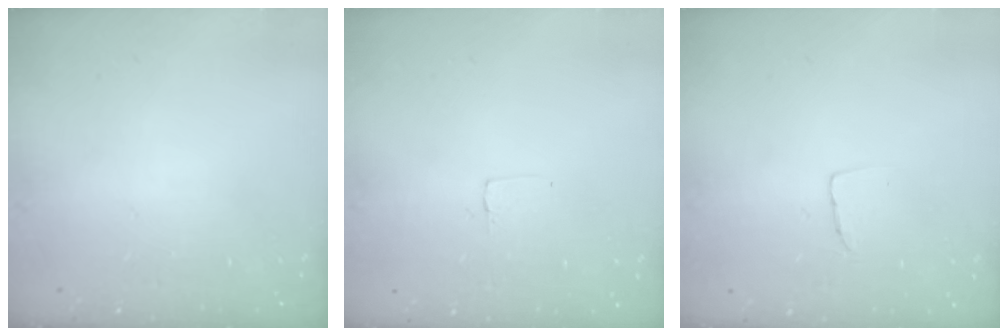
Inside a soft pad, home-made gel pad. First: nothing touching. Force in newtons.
{"total": 2.6, "press": 2.6, "slide": 0.2}
{"total": 2.9, "press": 2.9, "slide": 0.1}